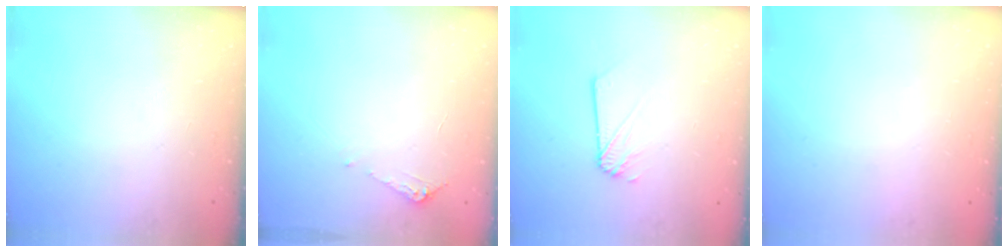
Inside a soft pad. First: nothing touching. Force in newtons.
{"total": 4.1, "press": 4.1, "slide": 0.5}
{"total": 1.6, "press": 1.6, "slide": 0.1}
{"total": 0.0}